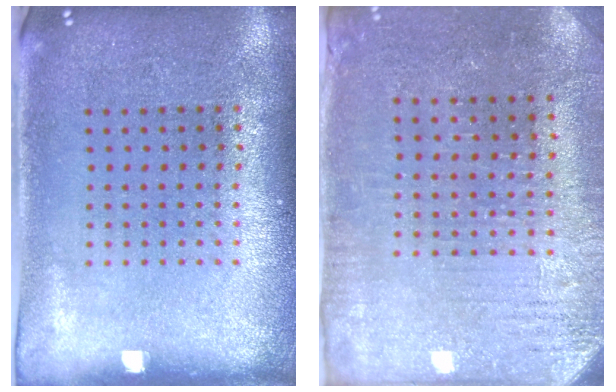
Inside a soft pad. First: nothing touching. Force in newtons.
{"total": 3.0, "press": 2.8, "slide": 0.8}